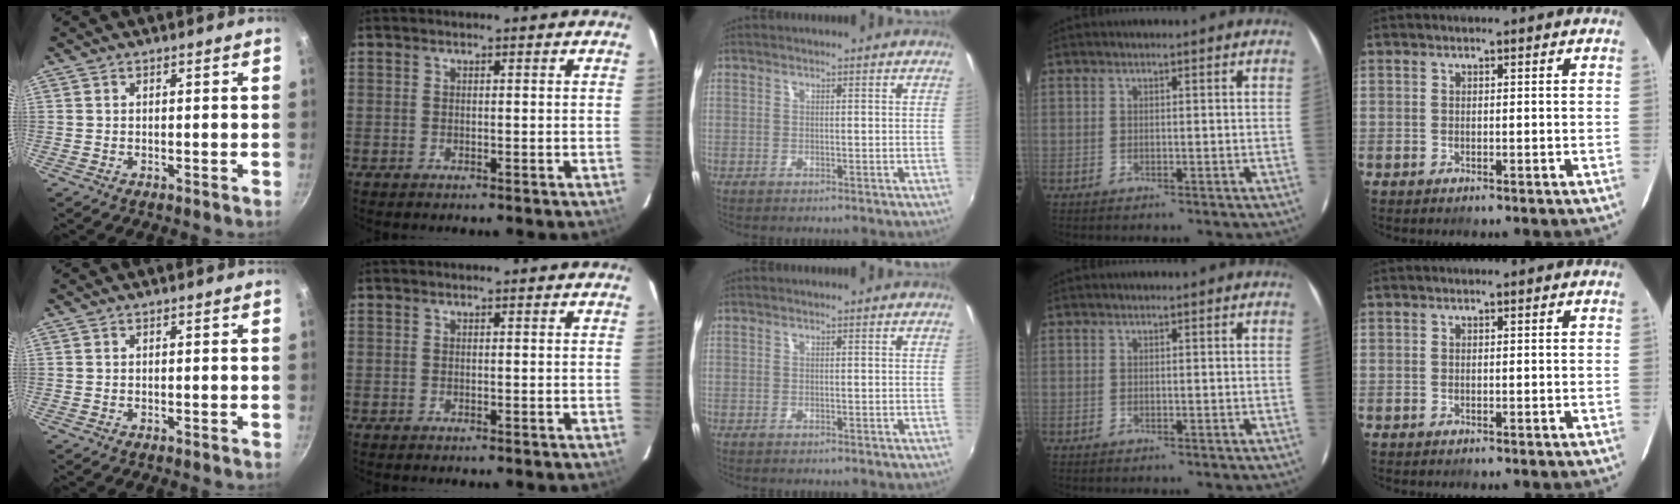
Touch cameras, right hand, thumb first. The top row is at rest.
{}